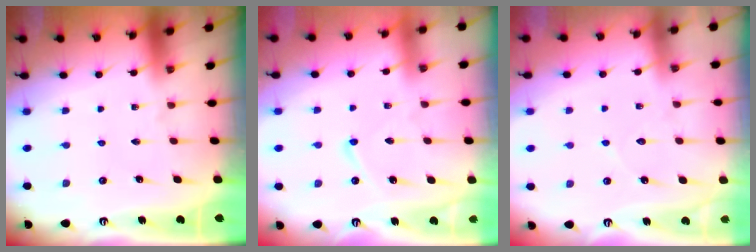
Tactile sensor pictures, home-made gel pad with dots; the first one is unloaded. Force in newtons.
{"total": 5.9, "press": 5.9, "slide": 0.7}
{"total": 6.5, "press": 6.5, "slide": 0.6}